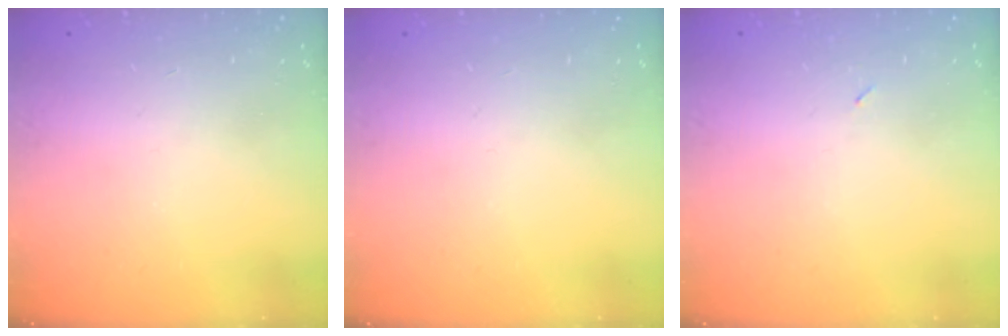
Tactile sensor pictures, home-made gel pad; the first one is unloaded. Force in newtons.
{"total": 0.0}
{"total": 2.1, "press": 1.9, "slide": 1.0}